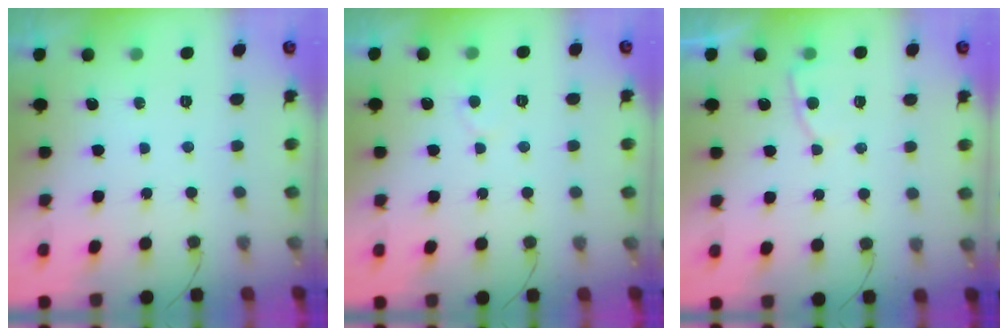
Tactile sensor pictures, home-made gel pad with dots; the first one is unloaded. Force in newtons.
{"total": 5.6, "press": 5.6, "slide": 0.3}
{"total": 4.5, "press": 4.5, "slide": 0.4}